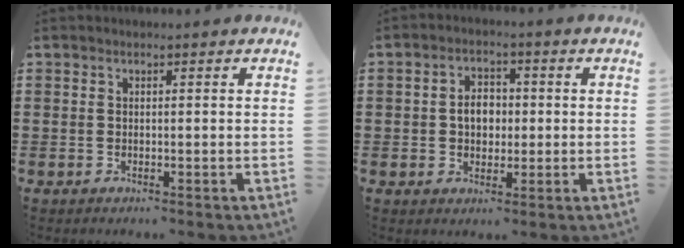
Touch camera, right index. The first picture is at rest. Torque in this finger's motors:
{"motor_torque": [0.19, -0.01, 0.36, 0.08]}